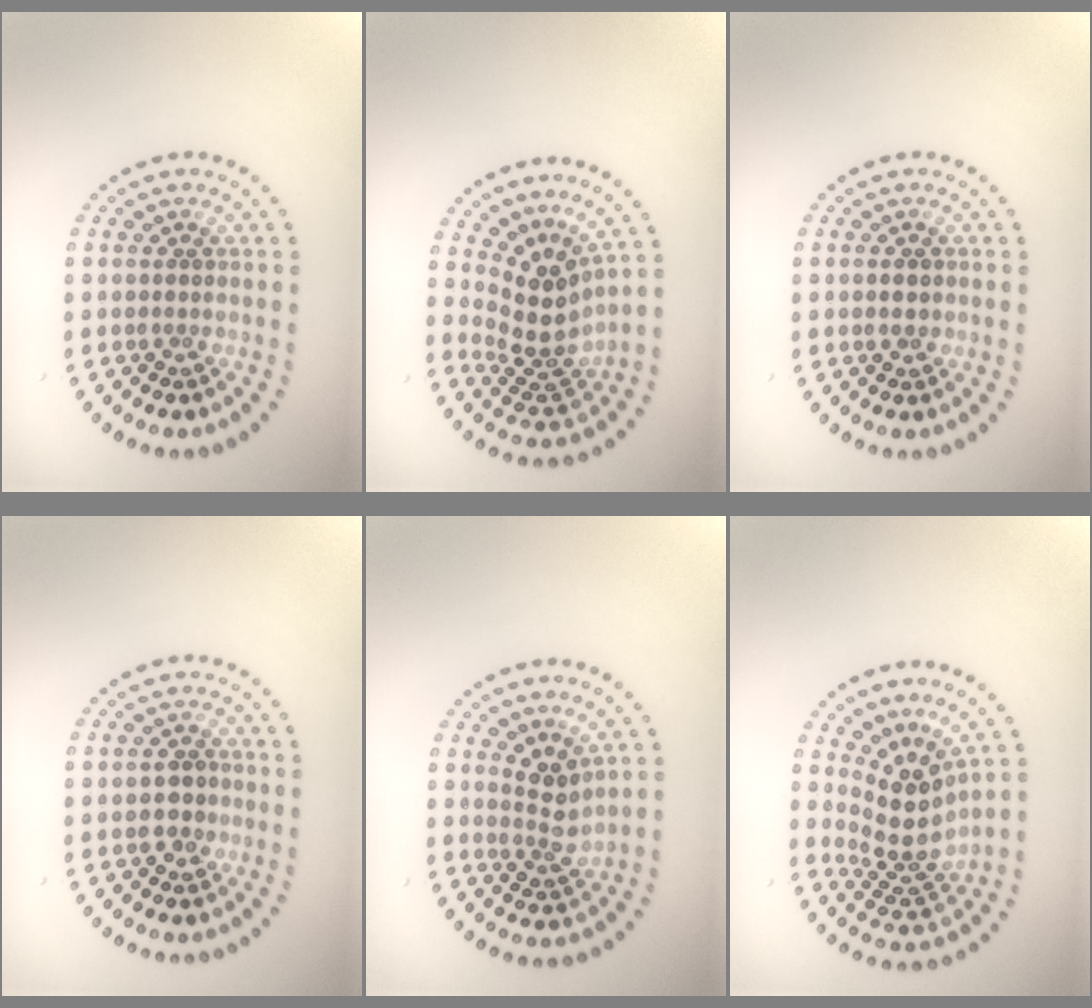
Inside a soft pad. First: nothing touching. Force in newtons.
{"total": 4.0, "press": 2.8, "slide": 2.8}
{"total": 1.5, "press": 1.5, "slide": 0.2}
{"total": 1.8, "press": 1.8, "slide": 0.4}
{"total": 2.5, "press": 2.0, "slide": 1.5}
{"total": 4.2, "press": 3.0, "slide": 3.0}